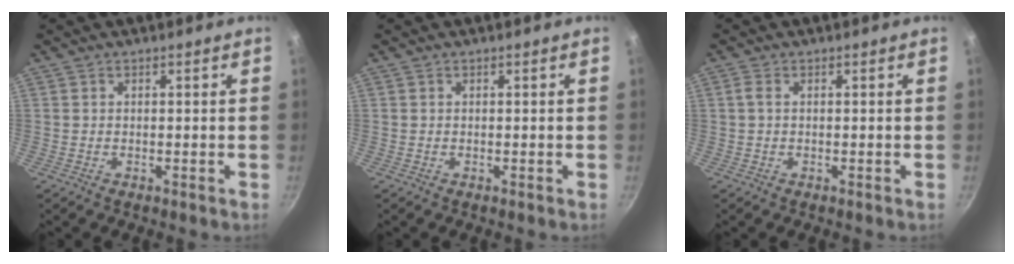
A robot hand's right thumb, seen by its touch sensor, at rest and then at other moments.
{"total": 0.0}
{"total": 1.2, "force": [0.3, 0.6, 1.0], "torque": [-0.021, 0.003, 0.004]}